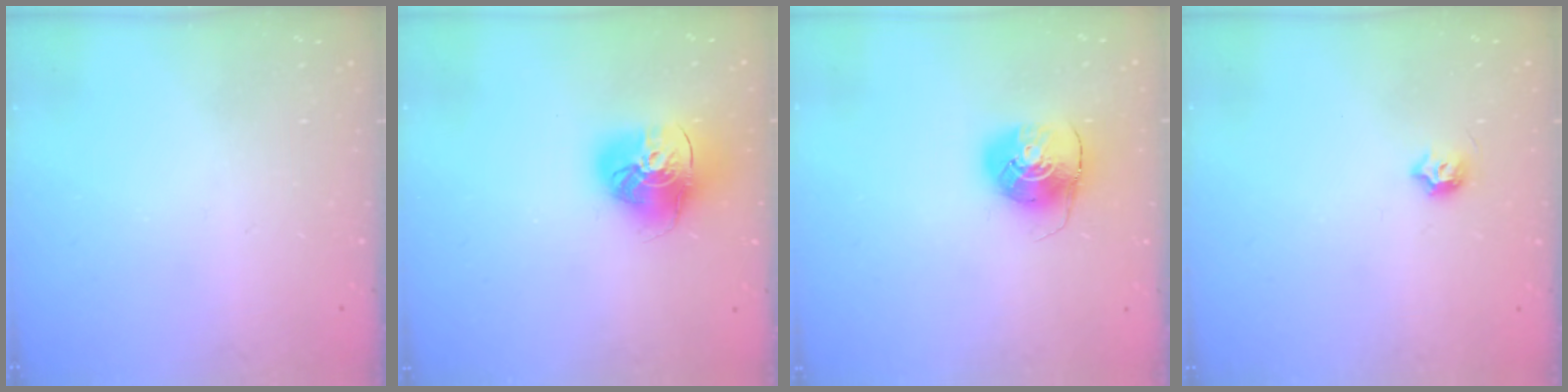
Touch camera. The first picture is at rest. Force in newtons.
{"total": 15.6, "press": 15.5, "slide": 1.7}
{"total": 10.3, "press": 10.3, "slide": 0.4}
{"total": 5.5, "press": 5.4, "slide": 0.9}